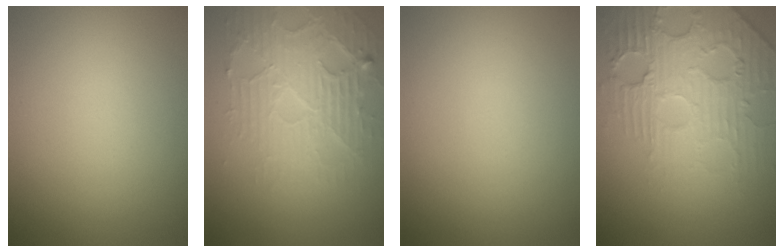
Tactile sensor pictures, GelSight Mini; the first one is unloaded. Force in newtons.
{"total": 4.6, "press": 4.1, "slide": 2.1}
{"total": 0.0}
{"total": 5.3, "press": 4.8, "slide": 2.2}